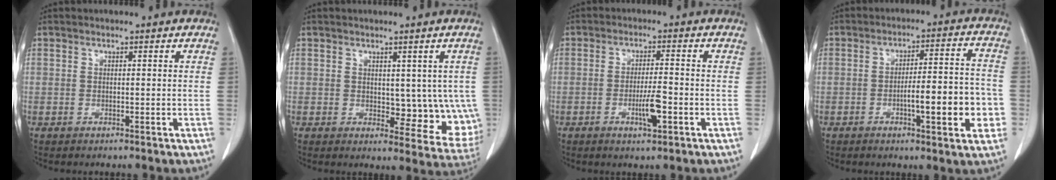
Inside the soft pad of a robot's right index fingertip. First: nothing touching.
{"total": 8.3, "force": [0.5, 4.7, 6.8], "torque": [-0.059, -0.008, 0.017]}
{"total": 4.7, "force": [-1.7, 0.6, 4.3], "torque": [-0.078, -0.002, -0.028]}
{"total": 10.8, "force": [-3.0, 2.1, 10.2], "torque": [-0.146, 0.018, -0.037]}